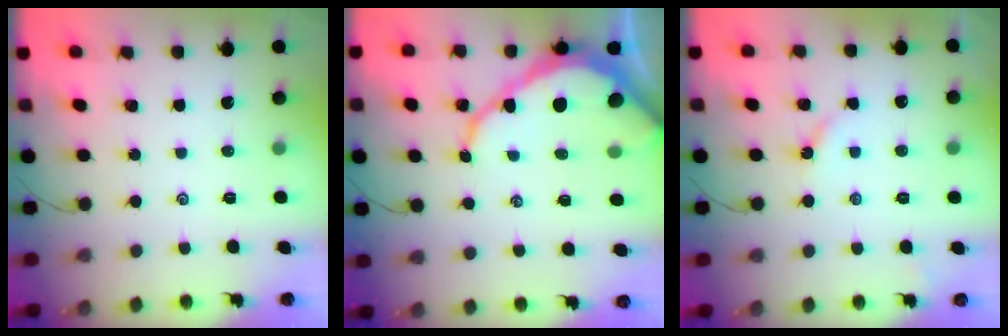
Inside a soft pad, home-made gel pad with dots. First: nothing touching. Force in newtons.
{"total": 11.3, "press": 11.2, "slide": 1.3}
{"total": 2.8, "press": 2.8, "slide": 0.3}